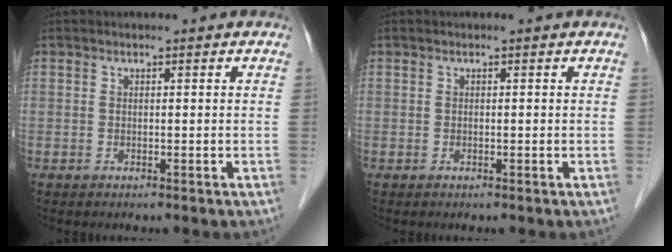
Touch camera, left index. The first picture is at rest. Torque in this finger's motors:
{"motor_torque": [-0.23, 0.13, -0.05, 0.00]}